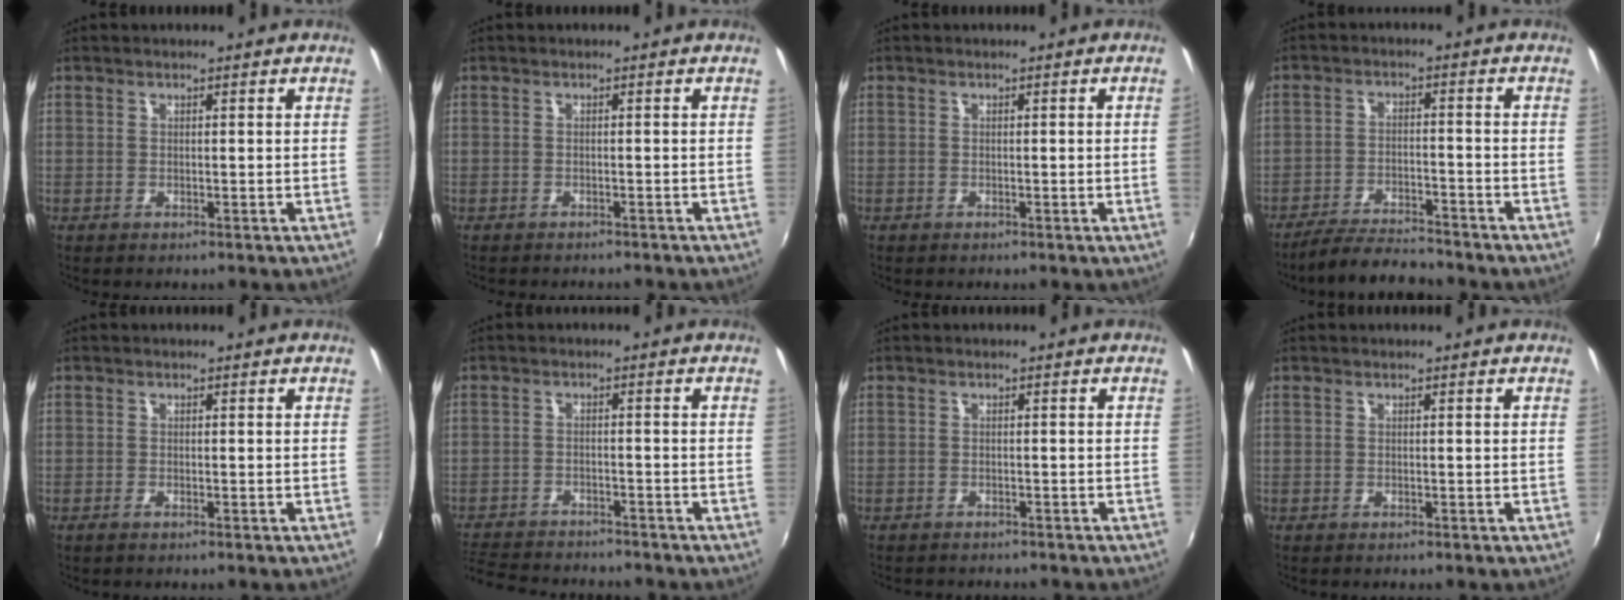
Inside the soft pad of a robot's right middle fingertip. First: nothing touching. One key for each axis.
{"total": 3.5, "fx": -3.2, "fy": 0.8, "fz": 1.1, "tx": -0.028, "ty": -0.015, "tz": -0.048}
{"total": 0.9, "fx": 0.0, "fy": -0.6, "fz": 0.7, "tx": -0.004, "ty": -0.007, "tz": 0.000}
{"total": 8.3, "fx": -7.8, "fy": 1.2, "fz": 2.6, "tx": -0.072, "ty": -0.003, "tz": -0.129}
{"total": 0.8, "fx": -0.6, "fy": 0.1, "fz": 0.4, "tx": -0.009, "ty": -0.002, "tz": -0.014}
{"total": 11.8, "fx": -10.7, "fy": 3.1, "fz": 3.9, "tx": -0.105, "ty": -0.011, "tz": -0.170}
{"total": 3.6, "fx": -3.3, "fy": 0.8, "fz": 1.0, "tx": -0.028, "ty": -0.014, "tz": -0.051}
{"total": 0.0}